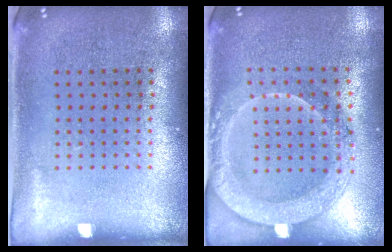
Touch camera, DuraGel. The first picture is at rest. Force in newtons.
{"total": 1.9, "press": 1.8, "slide": 0.6}